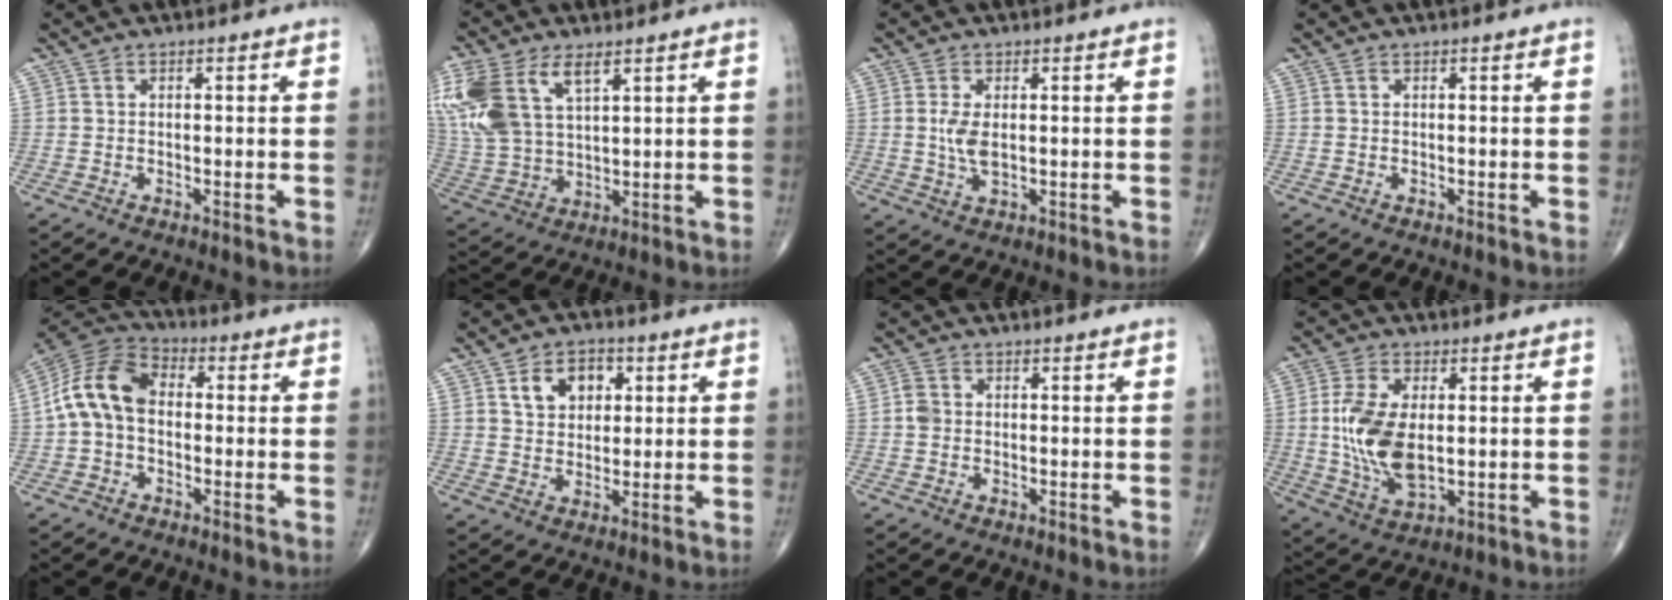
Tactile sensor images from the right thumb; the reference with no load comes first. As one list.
[{"total": 17.8, "force": [7.9, 9.8, 12.5], "torque": [-0.296, -0.003, 0.162]}, {"total": 4.2, "force": [0.3, 2.0, 3.7], "torque": [-0.079, -0.008, 0.010]}, {"total": 0.0}, {"total": 11.6, "force": [-0.2, 8.1, 8.3], "torque": [-0.152, 0.034, -0.017]}, {"total": 7.7, "force": [2.9, 5.6, 4.4], "torque": [-0.036, -0.008, 0.045]}, {"total": 2.1, "force": [0.0, 1.8, 1.1], "torque": [-0.016, 0.005, -0.003]}, {"total": 12.8, "force": [0.5, 6.8, 10.8], "torque": [-0.217, -0.012, 0.019]}]